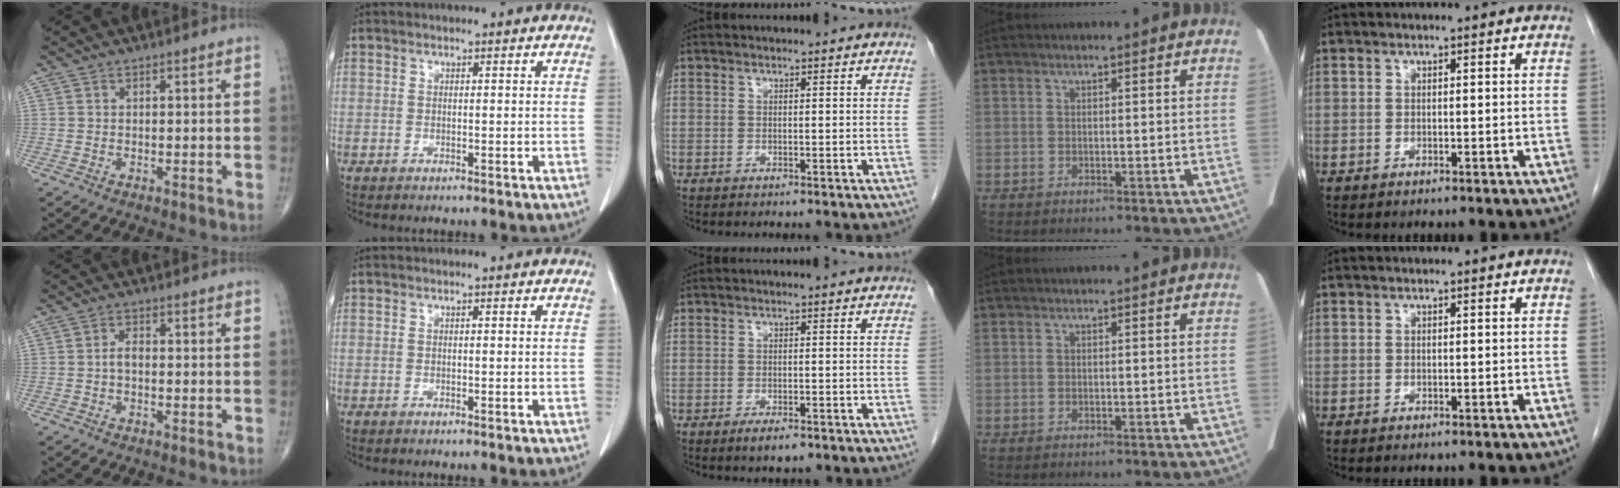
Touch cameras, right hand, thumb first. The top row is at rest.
{"thumb": {"total": 1.9, "force": [-0.3, 1.0, 1.5], "torque": [-0.025, 0.005, -0.009]}, "middle": {"total": 2.5, "force": [-1.6, 0.8, 1.7], "torque": [-0.034, -0.003, -0.023]}}